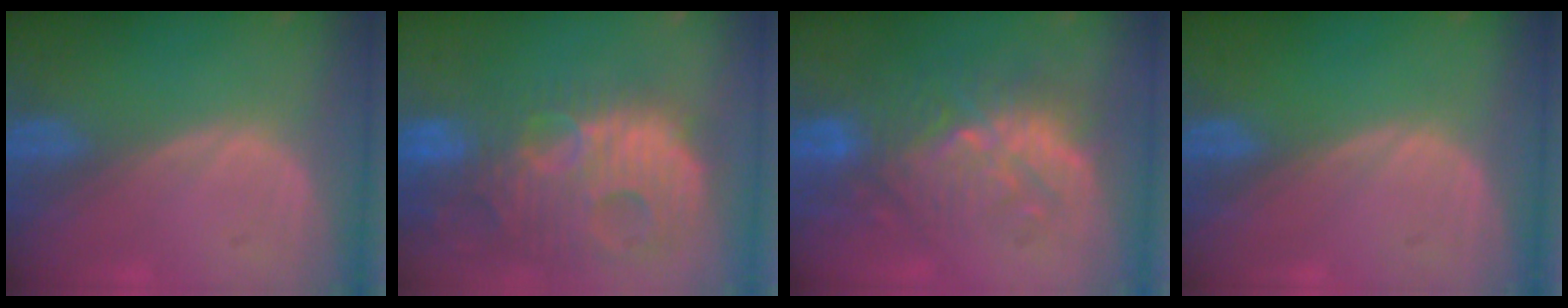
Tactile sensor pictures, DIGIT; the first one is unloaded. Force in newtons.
{"total": 14.4, "press": 12.4, "slide": 7.3}
{"total": 9.1, "press": 9.0, "slide": 1.6}
{"total": 0.0}